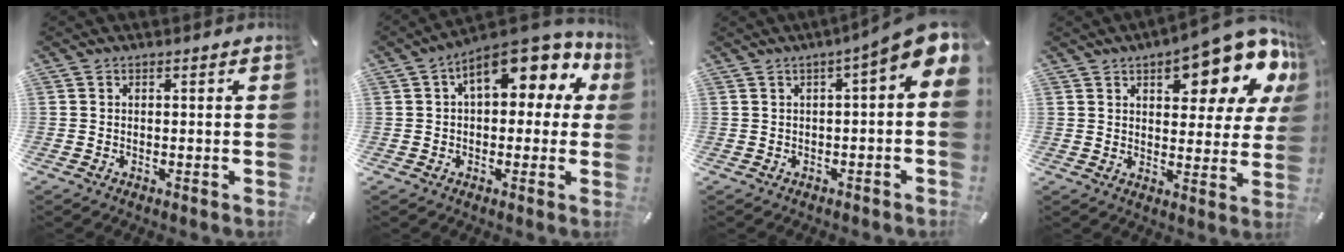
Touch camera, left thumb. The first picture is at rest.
{"total": 12.7, "force": [5.9, 6.3, 9.4], "torque": [-0.134, -0.032, 0.100]}
{"total": 7.5, "force": [2.5, 1.7, 6.8], "torque": [-0.103, -0.026, 0.043]}
{"total": 16.9, "force": [9.4, 7.3, 12.0], "torque": [-0.151, -0.056, 0.152]}